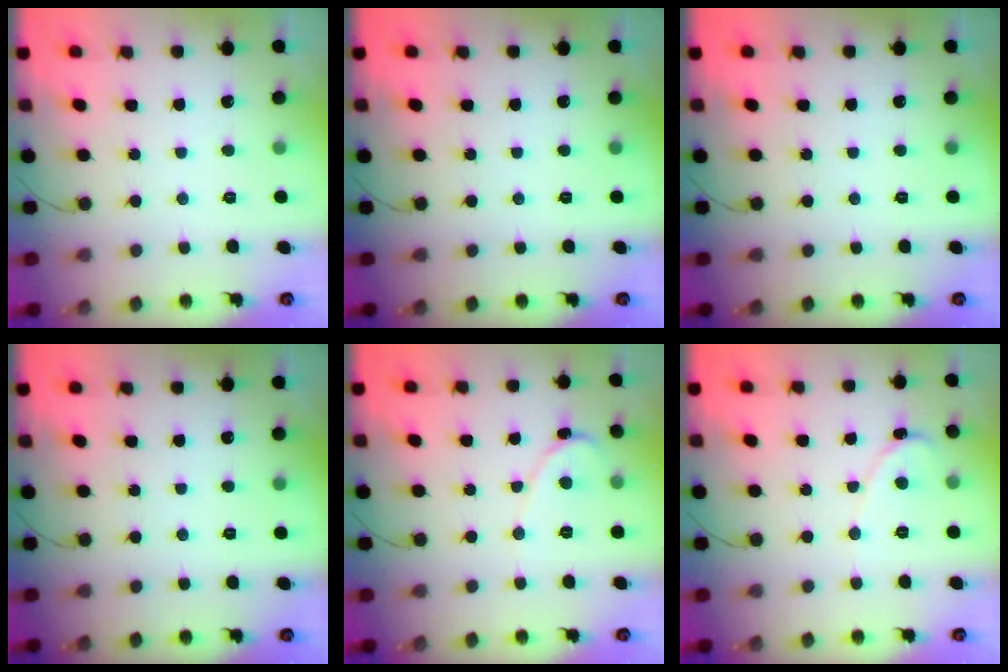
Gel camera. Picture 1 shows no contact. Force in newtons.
{"total": 0.0}
{"total": 0.0}
{"total": 0.0}
{"total": 1.6, "press": 1.6, "slide": 0.0}
{"total": 1.0, "press": 1.0, "slide": 0.1}